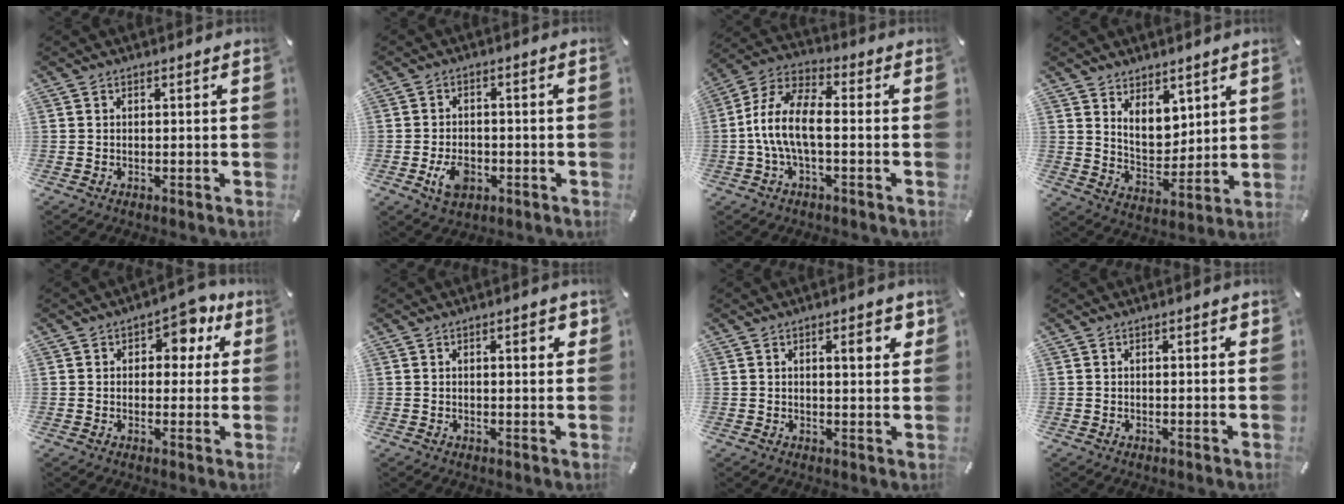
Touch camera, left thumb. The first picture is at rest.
{"total": 6.3, "force": [-2.3, 4.2, 4.1], "torque": [-0.083, 0.002, -0.045]}
{"total": 11.0, "force": [-1.9, 4.8, 9.7], "torque": [-0.201, 0.003, -0.034]}
{"total": 8.1, "force": [5.2, 5.5, 3.0], "torque": [-0.053, -0.034, 0.097]}
{"total": 7.2, "force": [3.1, 4.9, 4.1], "torque": [-0.031, -0.013, 0.044]}
{"total": 3.5, "force": [1.3, 1.1, 3.1], "torque": [-0.039, -0.003, 0.013]}
{"total": 5.3, "force": [2.2, 1.6, 4.5], "torque": [-0.060, -0.008, 0.029]}
{"total": 1.4, "force": [0.4, 0.5, 1.3], "torque": [-0.017, 0.000, 0.003]}